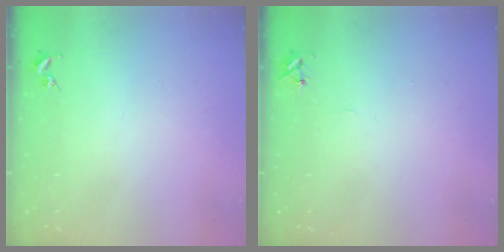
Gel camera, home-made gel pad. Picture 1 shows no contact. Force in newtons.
{"total": 4.9, "press": 4.9, "slide": 0.6}